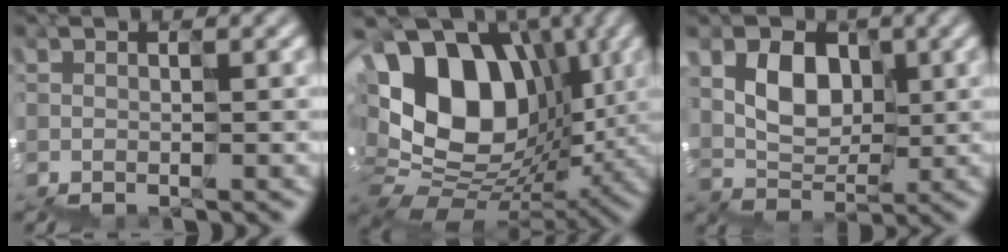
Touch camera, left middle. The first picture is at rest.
{"total": 11.4, "force": [3.1, 8.9, 6.3], "torque": [-0.112, 0.028, 0.046]}
{"total": 2.6, "force": [1.4, 2.2, 0.1], "torque": [-0.012, 0.009, 0.028]}